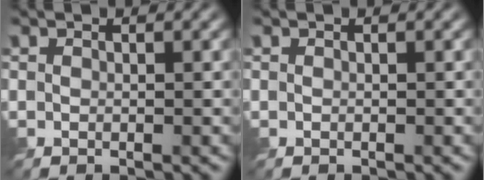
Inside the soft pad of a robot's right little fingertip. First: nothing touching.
{"total": 0.0}